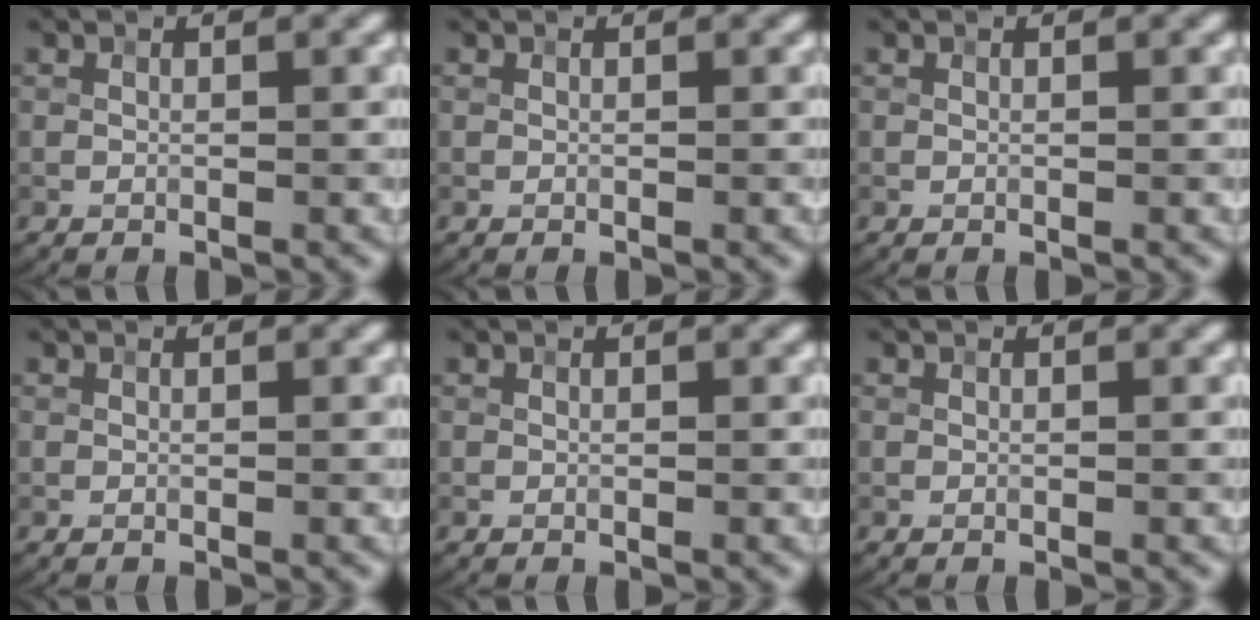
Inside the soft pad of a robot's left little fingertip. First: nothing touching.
{"total": 0.0}
{"total": 0.0}
{"total": 0.0}
{"total": 0.0}
{"total": 0.0}